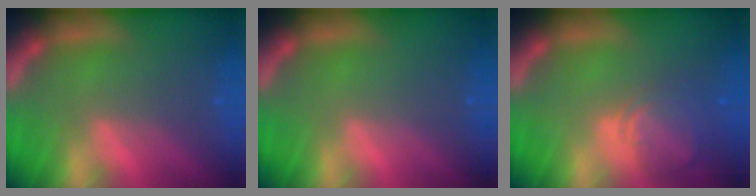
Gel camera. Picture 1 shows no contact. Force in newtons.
{"total": 0.0}
{"total": 5.0}